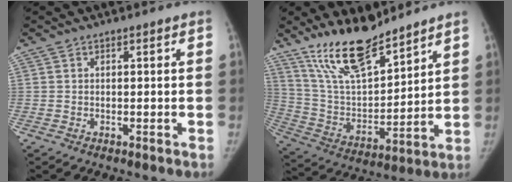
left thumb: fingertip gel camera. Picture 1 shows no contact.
{"total": 16.5, "force": [13.0, 5.1, 8.7], "torque": [-0.122, -0.073, 0.248]}